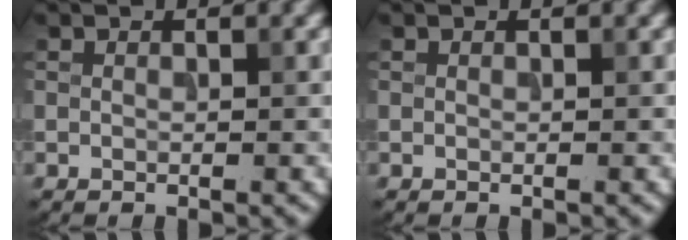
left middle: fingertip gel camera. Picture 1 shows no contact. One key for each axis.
{"total": 0.0}